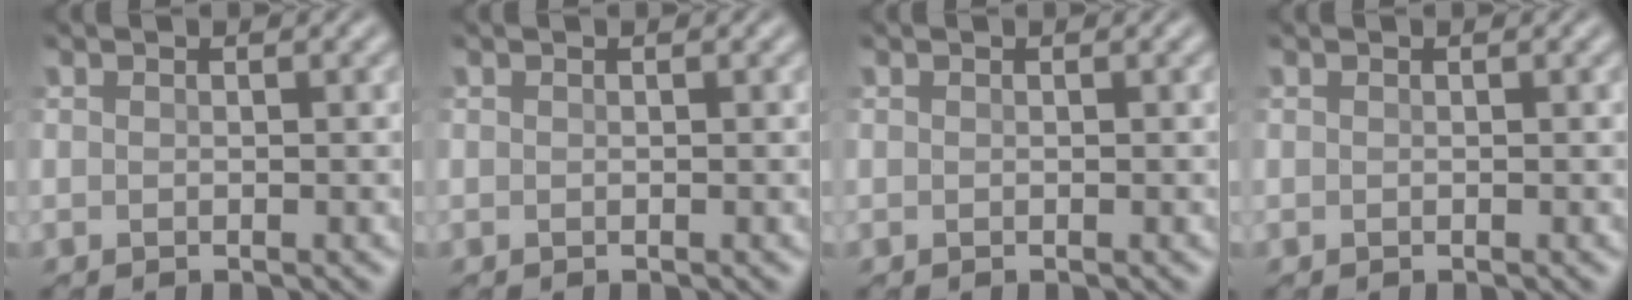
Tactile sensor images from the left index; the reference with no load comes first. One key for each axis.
{"total": 0.0}
{"total": 0.0}
{"total": 0.0}